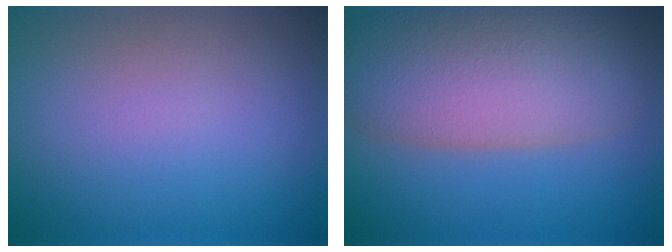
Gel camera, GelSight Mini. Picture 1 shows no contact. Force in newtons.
{"total": 10.2, "press": 10.2, "slide": 0.9}